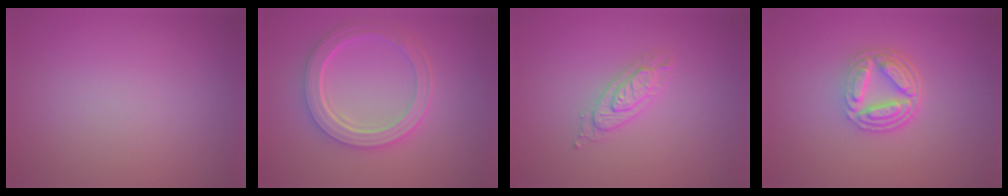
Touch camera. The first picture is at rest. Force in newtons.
{"total": 5.5, "press": 4.2, "slide": 3.5}
{"total": 2.2, "press": 2.2, "slide": 0.3}
{"total": 5.1, "press": 3.6, "slide": 3.6}